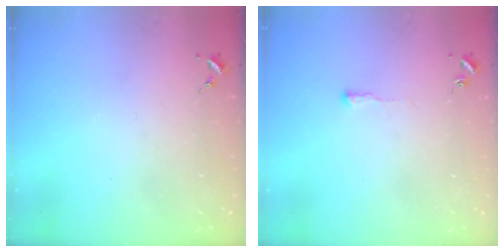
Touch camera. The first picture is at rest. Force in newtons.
{"total": 3.3, "press": 3.3, "slide": 0.6}